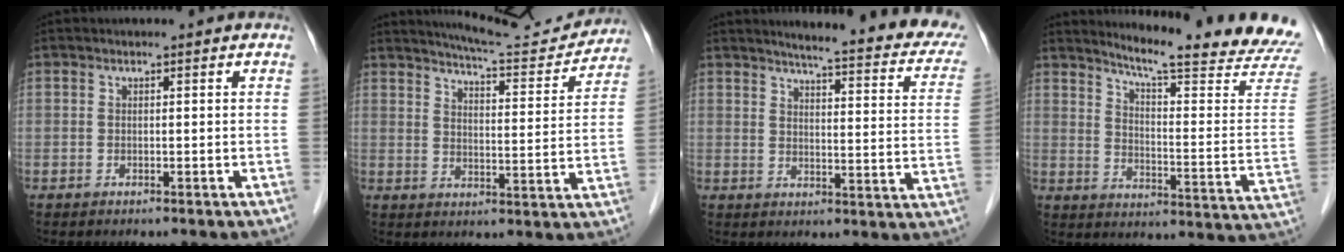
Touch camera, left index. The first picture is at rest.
{"total": 13.7, "force": [13.2, 0.9, 3.4], "torque": [-0.050, -0.023, 0.172]}
{"total": 20.9, "force": [18.0, 2.4, 10.4], "torque": [-0.120, -0.046, 0.196]}
{"total": 22.2, "force": [20.0, -0.8, 9.6], "torque": [-0.142, -0.111, 0.244]}